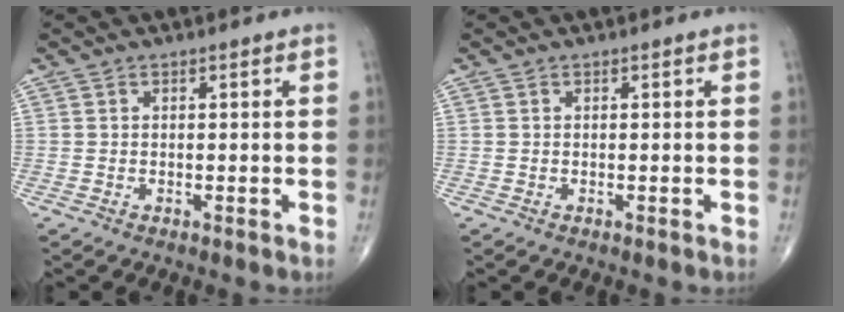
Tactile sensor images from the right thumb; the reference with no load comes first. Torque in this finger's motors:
{"motor_torque": [-0.14, 0.14, -0.17, 0.17, 0.00]}